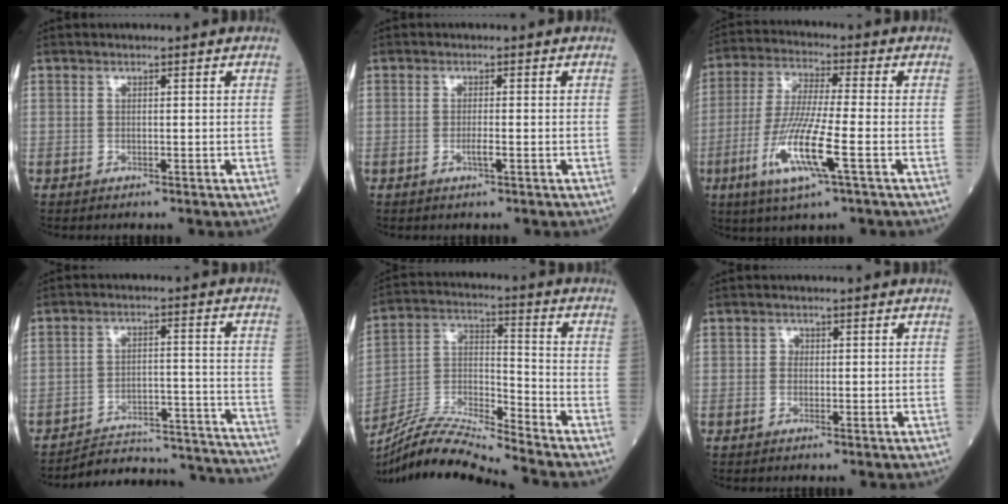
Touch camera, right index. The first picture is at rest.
{"total": 1.5, "force": [-0.5, -0.1, 1.4], "torque": [-0.029, -0.003, -0.010]}
{"total": 11.9, "force": [-4.1, 0.4, 11.1], "torque": [-0.229, -0.019, -0.082]}
{"total": 20.0, "force": [-19.7, 1.9, 2.9], "torque": [-0.014, 0.025, -0.256]}
{"total": 12.7, "force": [-12.0, -1.5, 3.9], "torque": [-0.073, 0.006, -0.229]}
{"total": 0.7, "force": [0.1, 0.7, 0.3], "torque": [0.000, 0.003, -0.001]}